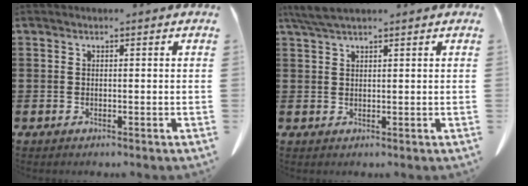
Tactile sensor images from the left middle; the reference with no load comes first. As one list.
[{"total": 2.8, "force": [2.1, 0.3, 1.8], "torque": [-0.041, -0.001, 0.042]}]